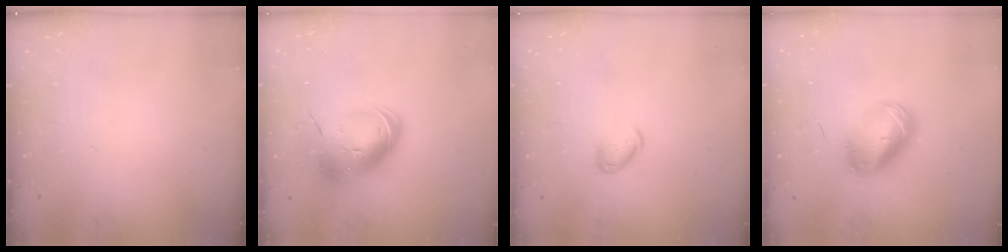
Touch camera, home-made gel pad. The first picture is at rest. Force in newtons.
{"total": 13.7, "press": 13.6, "slide": 2.1}
{"total": 6.4, "press": 6.4, "slide": 1.0}
{"total": 10.0, "press": 9.8, "slide": 2.2}